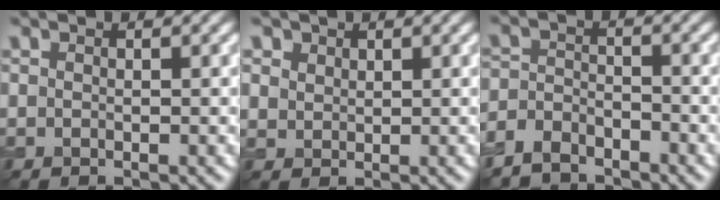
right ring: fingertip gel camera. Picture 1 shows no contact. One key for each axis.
{"total": 2.4, "fx": 1.6, "fy": 1.7, "fz": 0.7, "tx": -0.025, "ty": -0.003, "tz": 0.036}
{"total": 3.6, "fx": -3.1, "fy": 1.6, "fz": 0.7, "tx": -0.010, "ty": 0.000, "tz": -0.069}